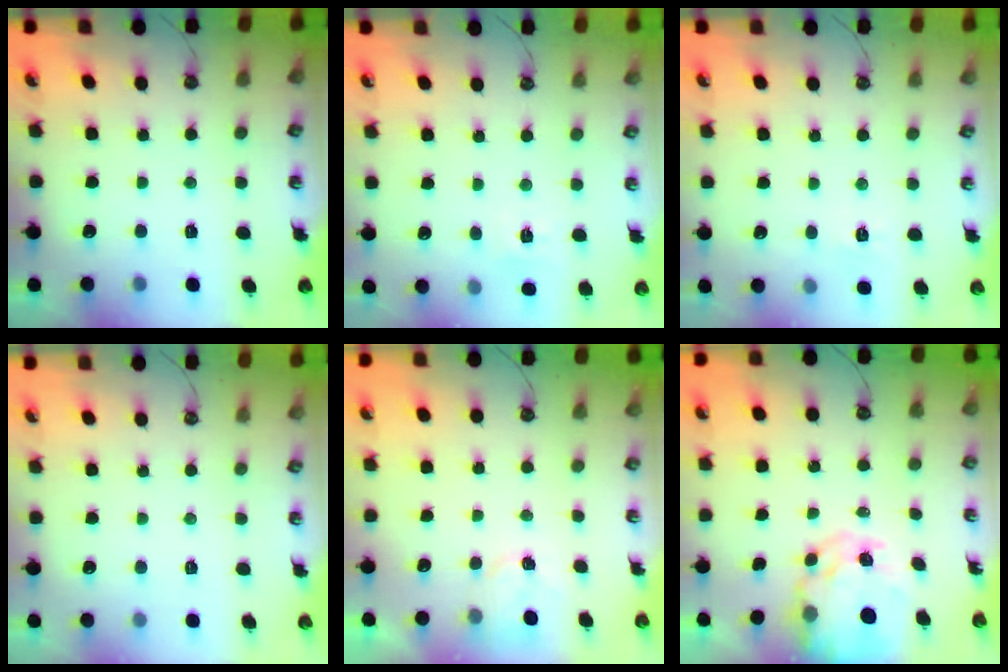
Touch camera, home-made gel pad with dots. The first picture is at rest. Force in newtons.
{"total": 6.4, "press": 6.4, "slide": 0.5}
{"total": 5.5, "press": 5.4, "slide": 0.7}
{"total": 0.0}
{"total": 2.7, "press": 2.7, "slide": 0.4}
{"total": 9.3, "press": 9.3, "slide": 0.8}